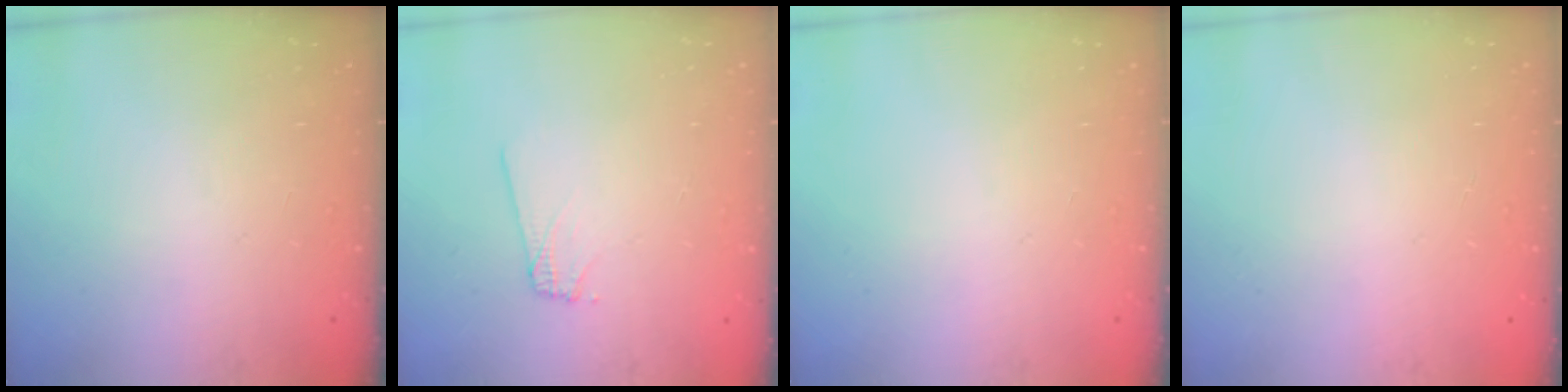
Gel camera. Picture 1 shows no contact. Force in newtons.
{"total": 5.8, "press": 5.7, "slide": 1.0}
{"total": 0.0}
{"total": 0.0}